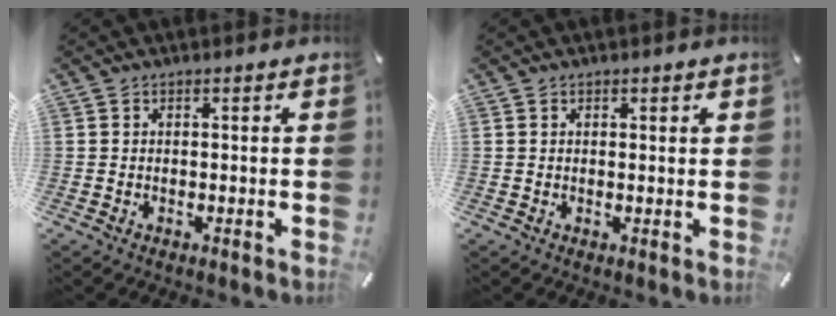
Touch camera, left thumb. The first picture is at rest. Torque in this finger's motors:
{"motor_torque": [-0.06, -0.37, -0.09, 0.16, 0.00]}